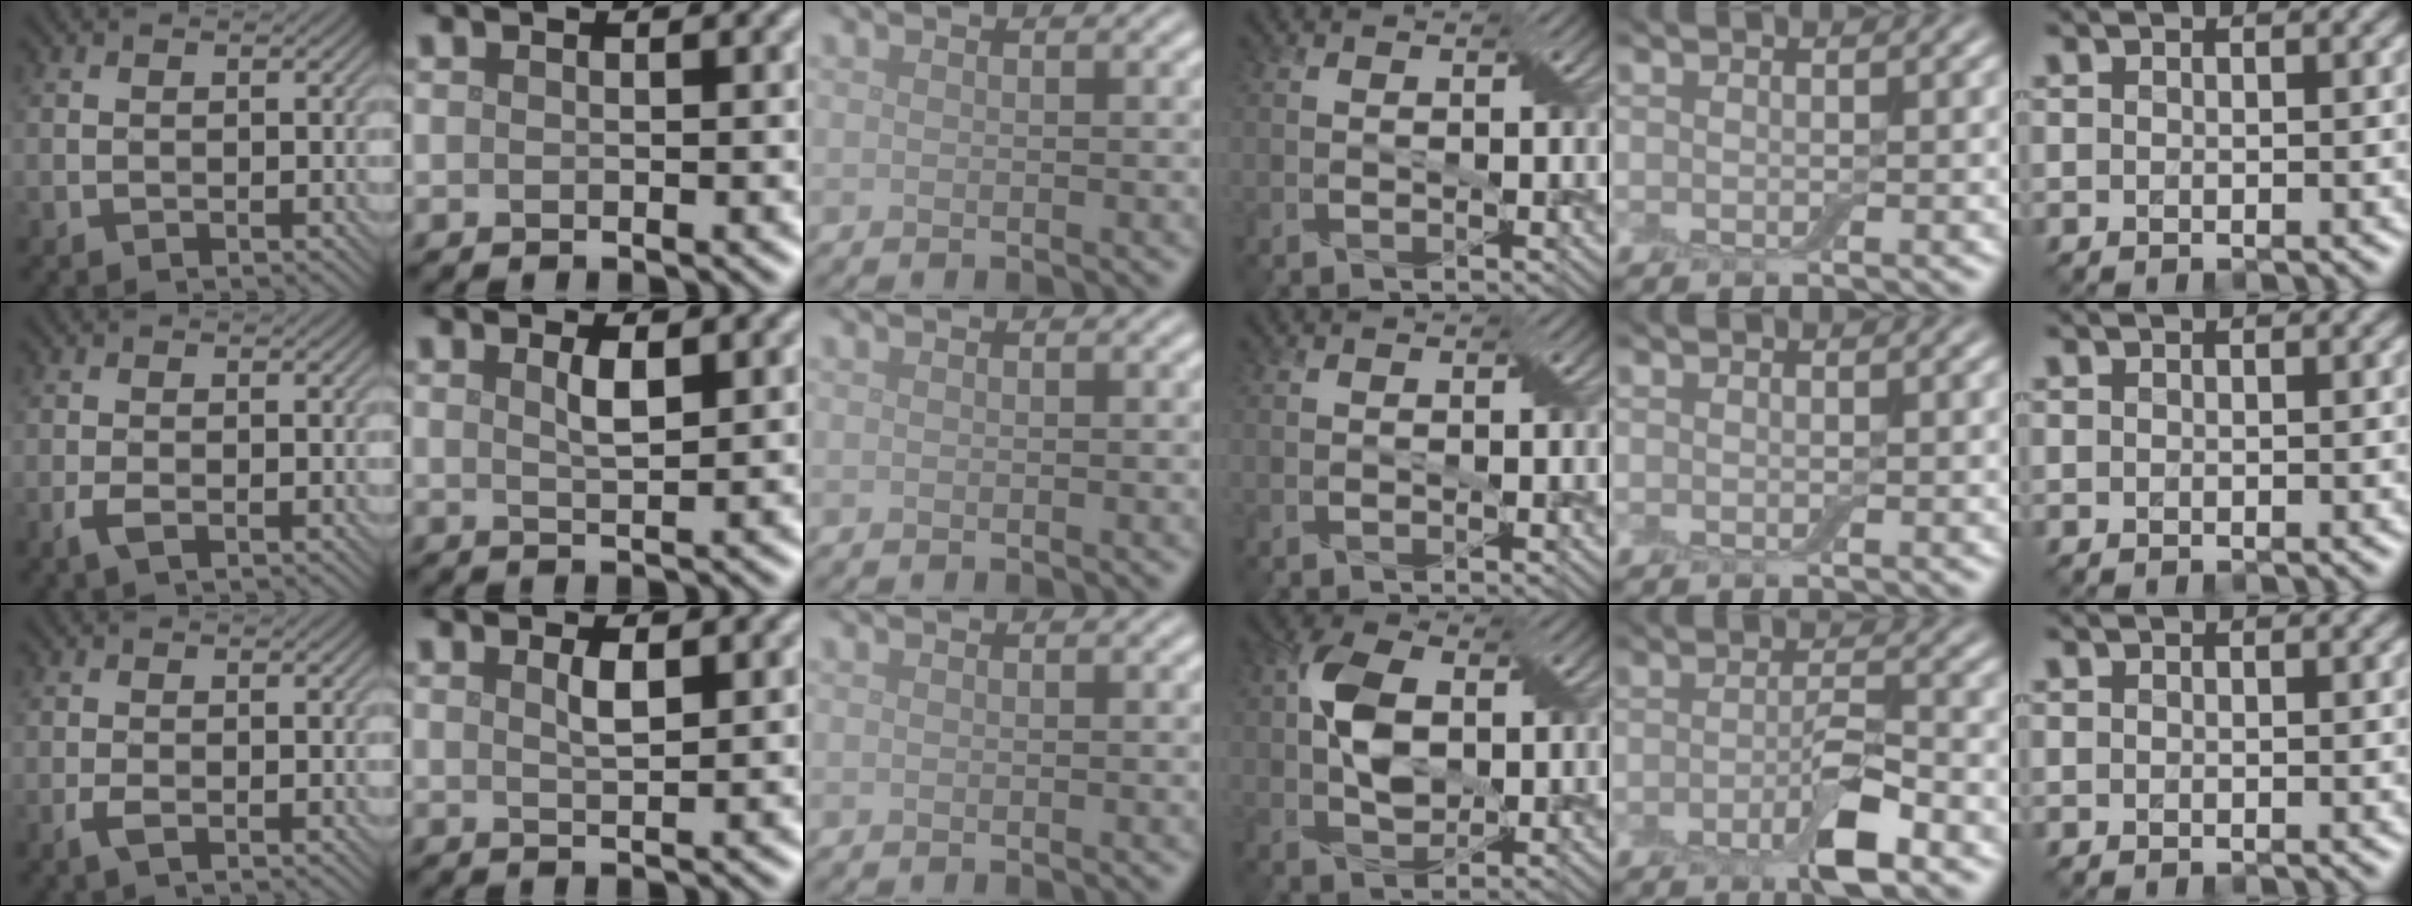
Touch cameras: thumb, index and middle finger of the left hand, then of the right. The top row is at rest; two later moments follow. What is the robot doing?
{"motion": "insert", "object": "box of matches"}